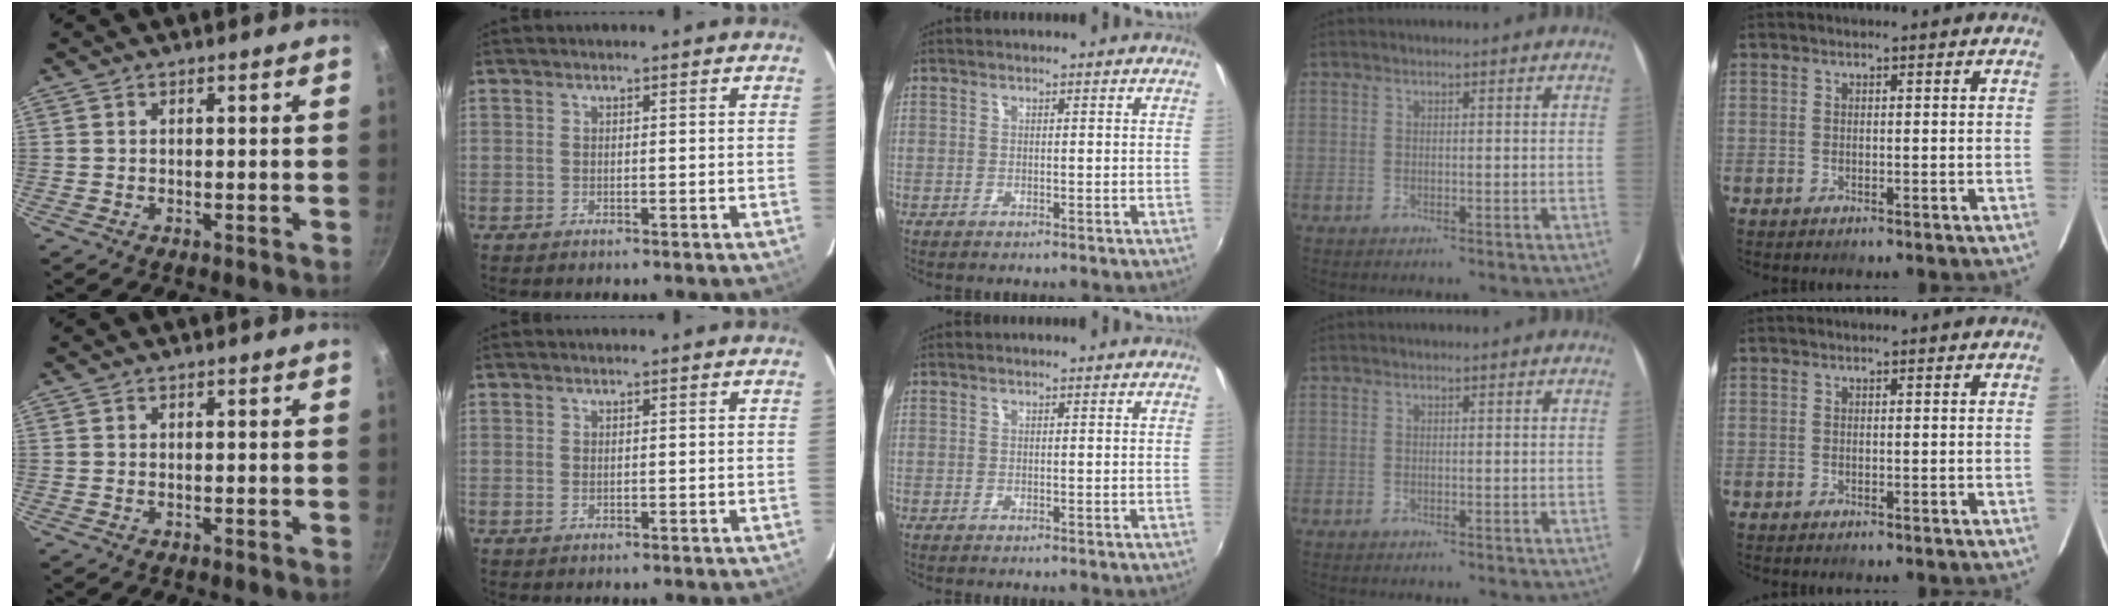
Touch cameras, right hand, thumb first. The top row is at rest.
{"index": {"total": 0.5, "force": [0.0, 0.3, 0.4], "torque": [-0.010, 0.000, 0.002]}}